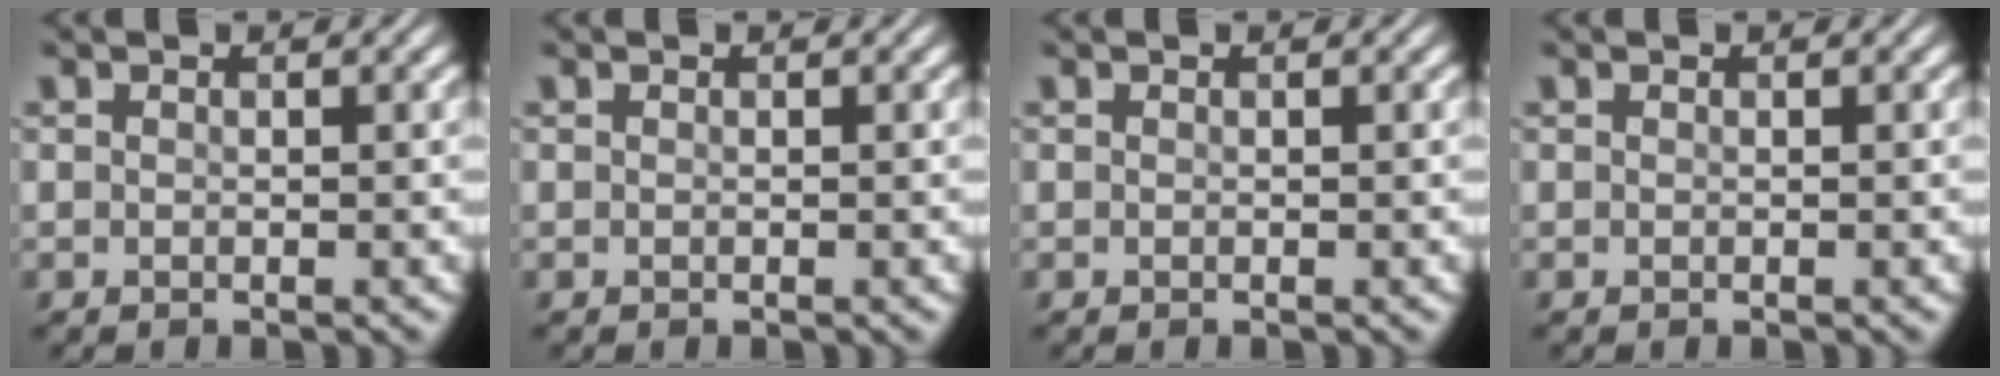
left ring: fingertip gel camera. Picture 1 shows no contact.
{"total": 0.0}
{"total": 0.0}
{"total": 0.0}